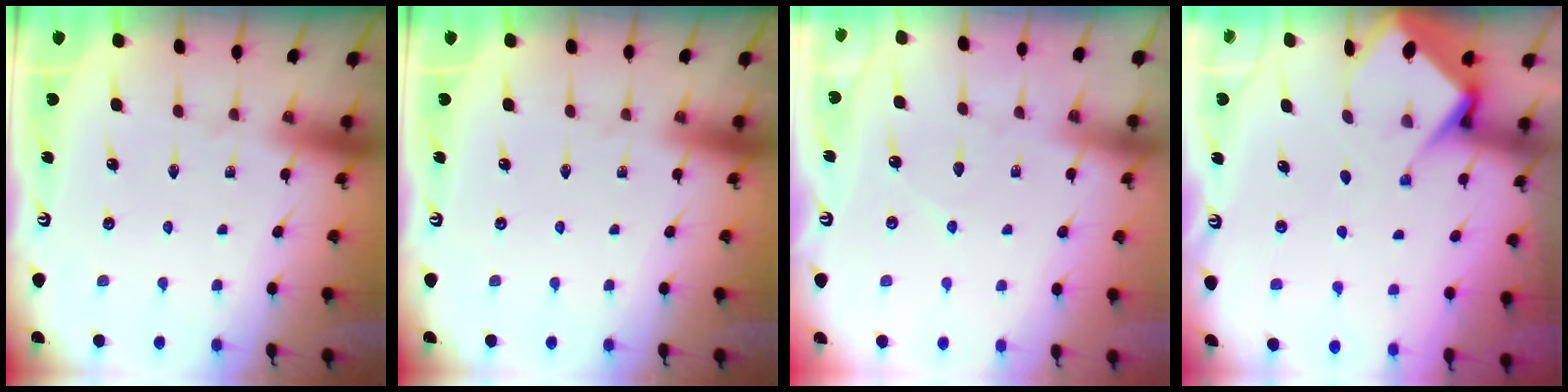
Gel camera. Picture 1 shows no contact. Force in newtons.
{"total": 0.0}
{"total": 3.9, "press": 3.8, "slide": 0.5}
{"total": 6.7, "press": 6.6, "slide": 0.7}